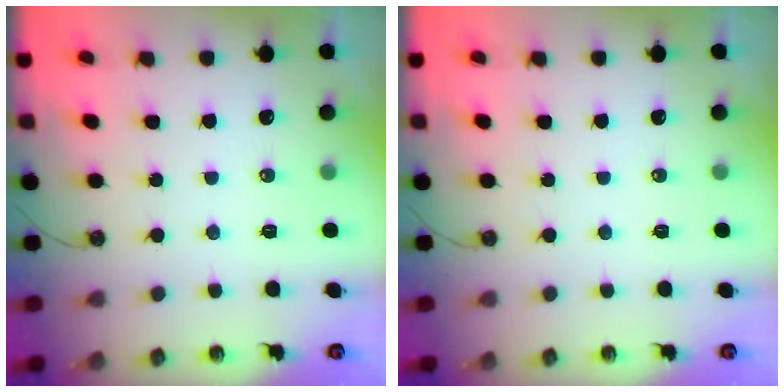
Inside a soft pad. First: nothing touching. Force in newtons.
{"total": 0.0}